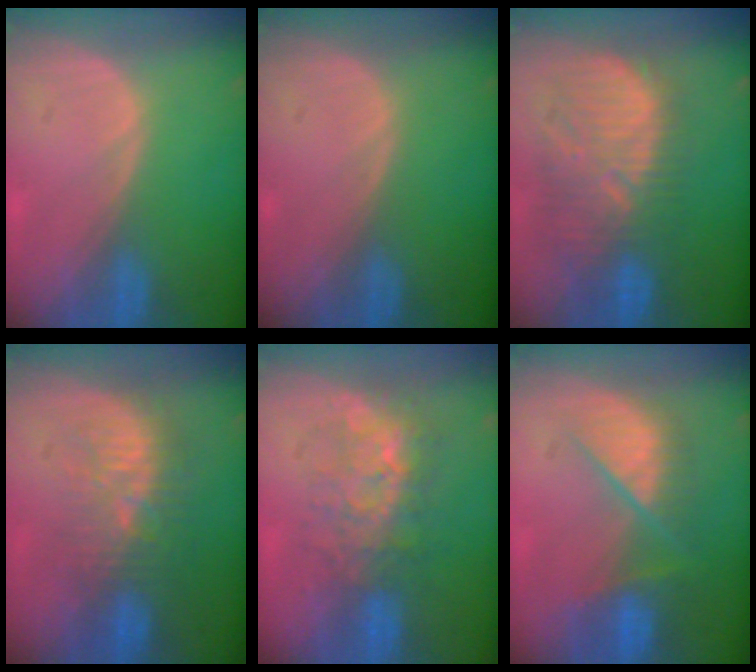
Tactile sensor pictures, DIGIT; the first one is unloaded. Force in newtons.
{"total": 0.0}
{"total": 11.3, "press": 10.9, "slide": 3.1}
{"total": 9.3, "press": 8.8, "slide": 3.0}
{"total": 8.0, "press": 7.6, "slide": 2.5}
{"total": 9.4, "press": 7.9, "slide": 5.0}